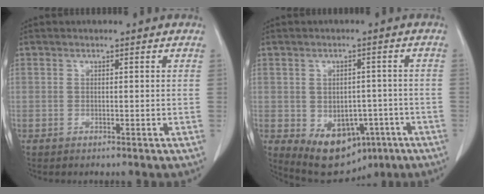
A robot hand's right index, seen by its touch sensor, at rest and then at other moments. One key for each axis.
{"total": 10.9, "fx": -4.9, "fy": 7.2, "fz": 6.6, "tx": -0.091, "ty": 0.002, "tz": -0.059}